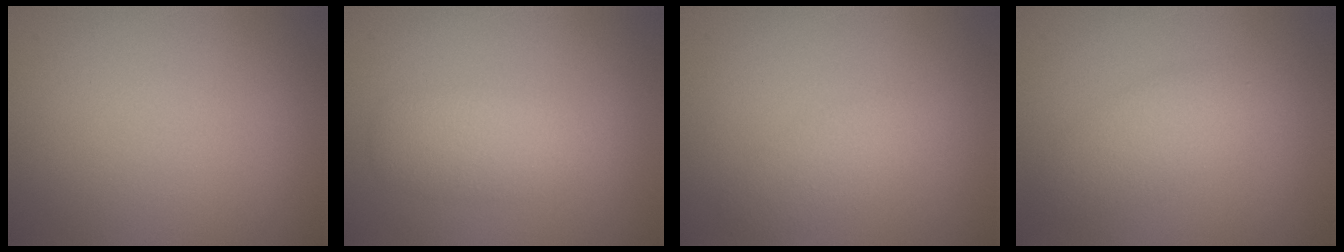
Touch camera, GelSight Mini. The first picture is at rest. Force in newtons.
{"total": 3.0, "press": 3.0, "slide": 0.1}
{"total": 2.2, "press": 2.2, "slide": 0.1}
{"total": 2.7, "press": 2.7, "slide": 0.0}